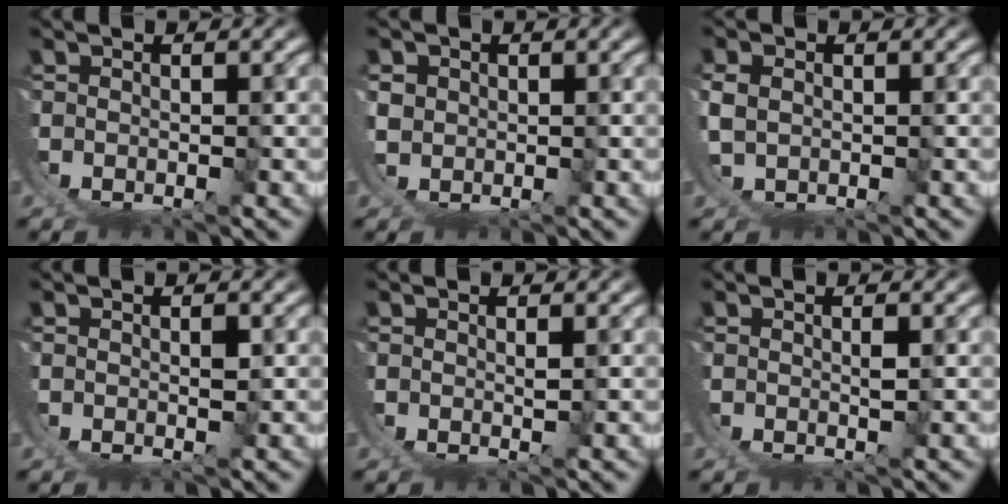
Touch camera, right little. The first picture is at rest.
{"total": 2.6, "force": [1.1, 2.3, 0.6], "torque": [-0.032, -0.004, 0.022]}
{"total": 1.0, "force": [1.0, 0.0, 0.2], "torque": [-0.012, 0.004, 0.025]}
{"total": 0.6, "force": [0.2, -0.2, 0.5], "torque": [-0.006, -0.002, 0.006]}
{"total": 1.1, "force": [0.5, -0.9, 0.1], "torque": [0.001, 0.001, 0.011]}
{"total": 0.9, "force": [0.4, -0.8, 0.4], "torque": [-0.003, 0.001, 0.008]}